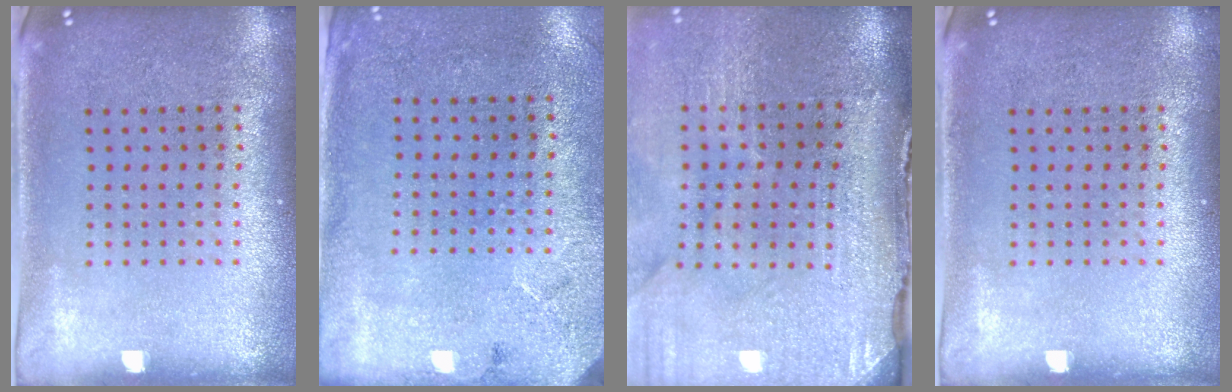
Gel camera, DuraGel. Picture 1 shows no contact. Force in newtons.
{"total": 2.7, "press": 2.2, "slide": 1.6}
{"total": 4.4, "press": 3.7, "slide": 2.4}
{"total": 0.0}